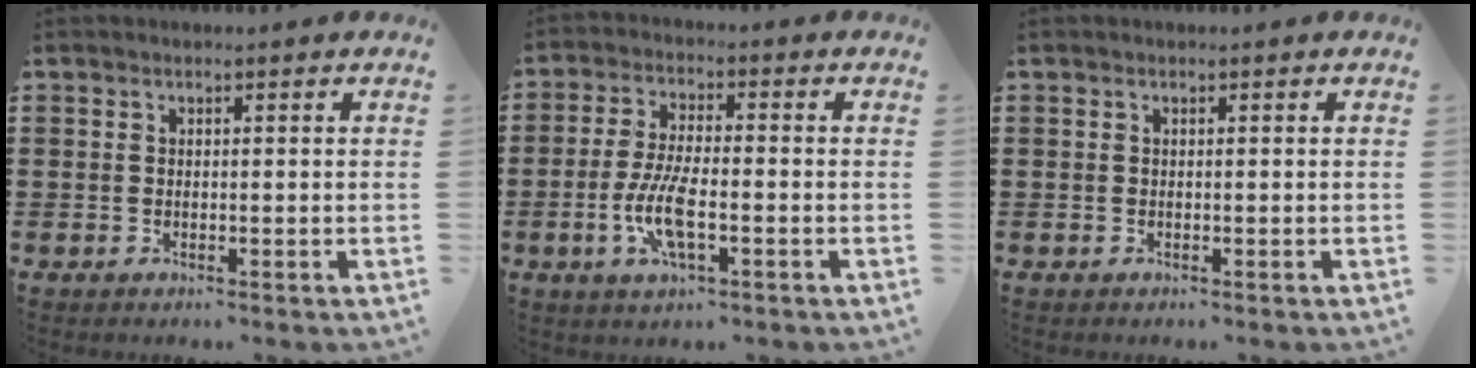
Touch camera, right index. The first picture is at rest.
{"total": 7.4, "force": [-2.3, 2.2, 6.6], "torque": [-0.150, -0.012, -0.048]}
{"total": 0.0}